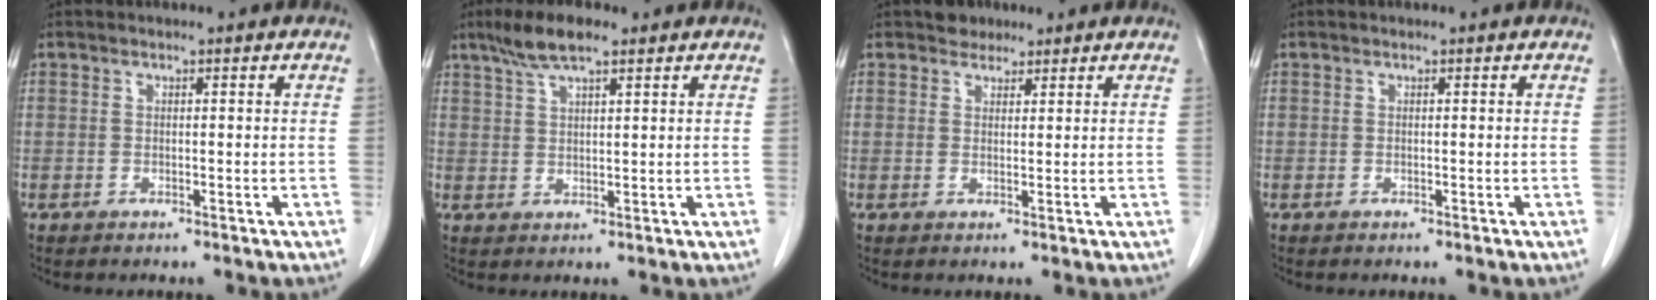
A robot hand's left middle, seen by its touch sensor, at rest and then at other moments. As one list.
[{"total": 6.0, "force": [4.3, 1.1, 4.1], "torque": [-0.088, 0.012, 0.081]}, {"total": 2.3, "force": [1.8, 1.4, 0.2], "torque": [-0.005, 0.005, 0.027]}, {"total": 0.0}]